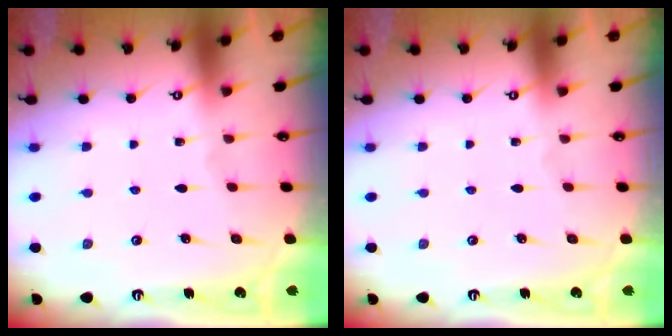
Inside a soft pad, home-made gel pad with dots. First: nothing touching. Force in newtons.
{"total": 0.0}